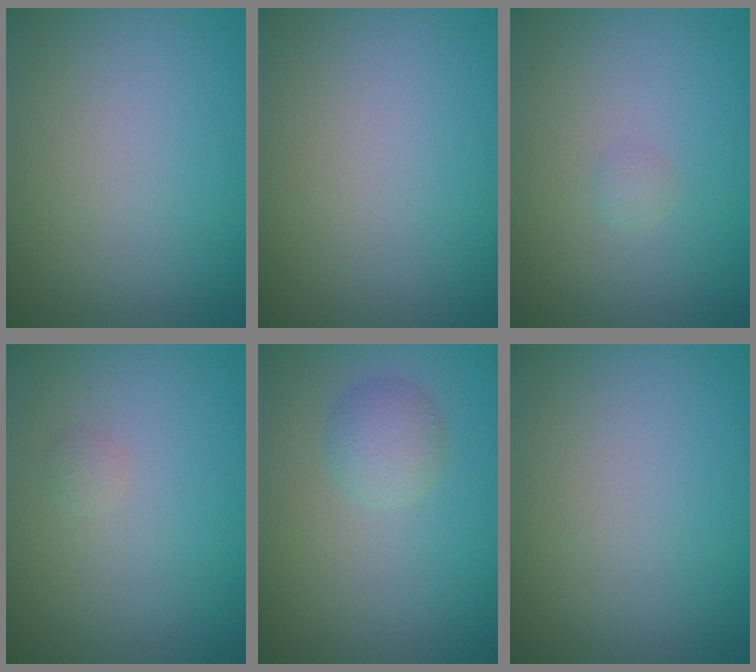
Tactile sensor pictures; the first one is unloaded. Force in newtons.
{"total": 0.0}
{"total": 0.6, "press": 0.6, "slide": 0.0}
{"total": 0.6, "press": 0.6, "slide": 0.0}
{"total": 2.2, "press": 2.2, "slide": 0.2}
{"total": 0.0}